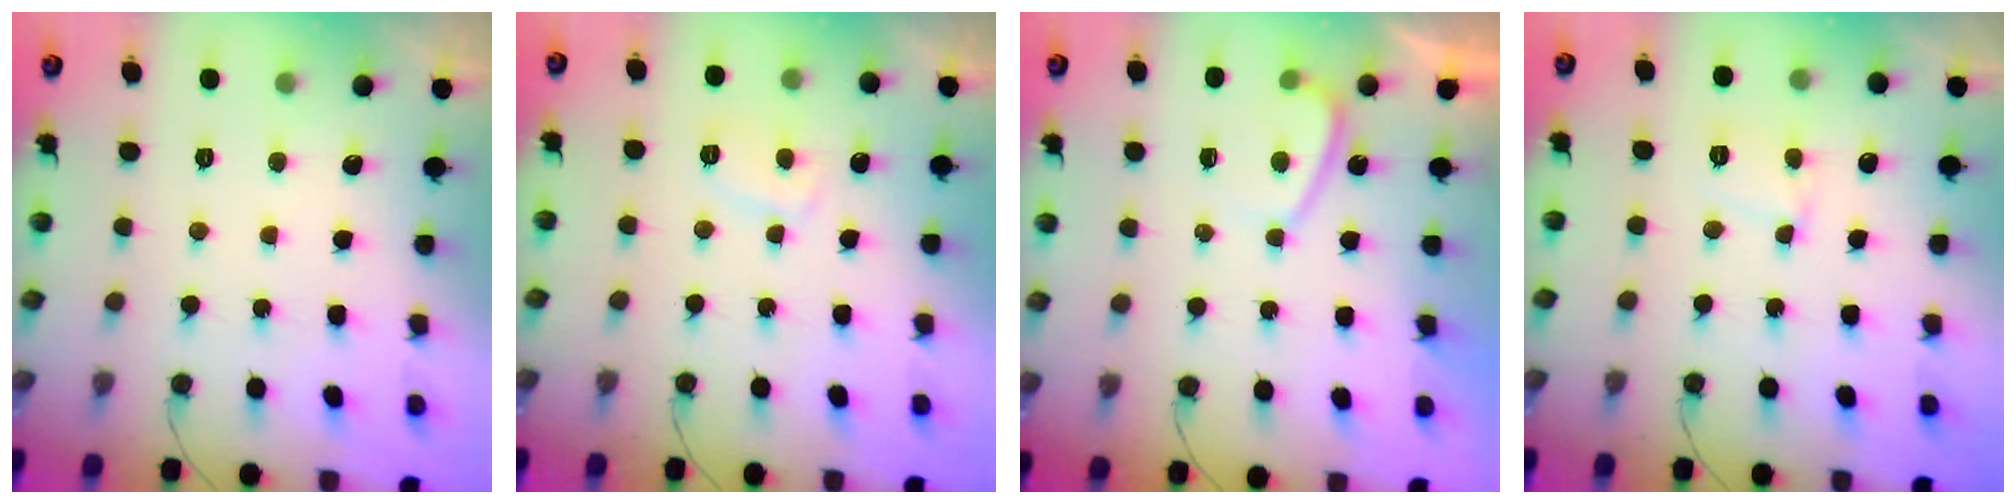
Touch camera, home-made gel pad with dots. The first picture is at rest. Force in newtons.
{"total": 4.4, "press": 4.3, "slide": 0.7}
{"total": 1.9, "press": 1.7, "slide": 0.7}
{"total": 4.8, "press": 4.8, "slide": 0.2}